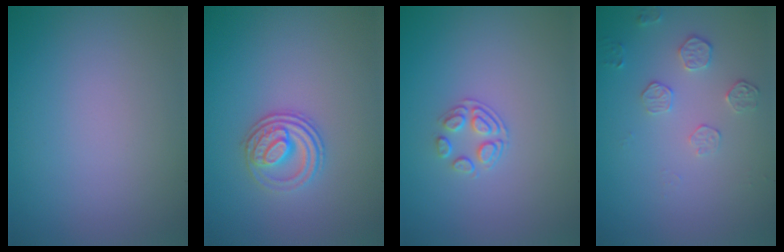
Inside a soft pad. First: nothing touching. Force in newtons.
{"total": 3.0, "press": 2.6, "slide": 1.5}
{"total": 1.8, "press": 1.2, "slide": 1.4}
{"total": 1.8, "press": 1.2, "slide": 1.3}